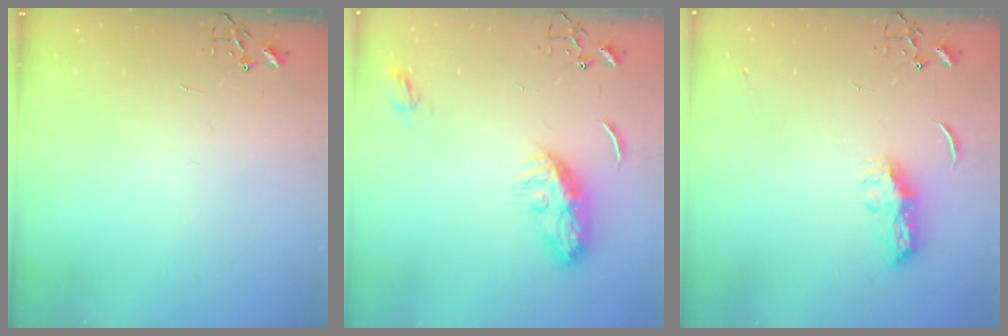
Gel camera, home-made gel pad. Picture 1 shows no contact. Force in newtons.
{"total": 10.6, "press": 10.5, "slide": 0.7}
{"total": 8.1, "press": 8.1, "slide": 0.6}